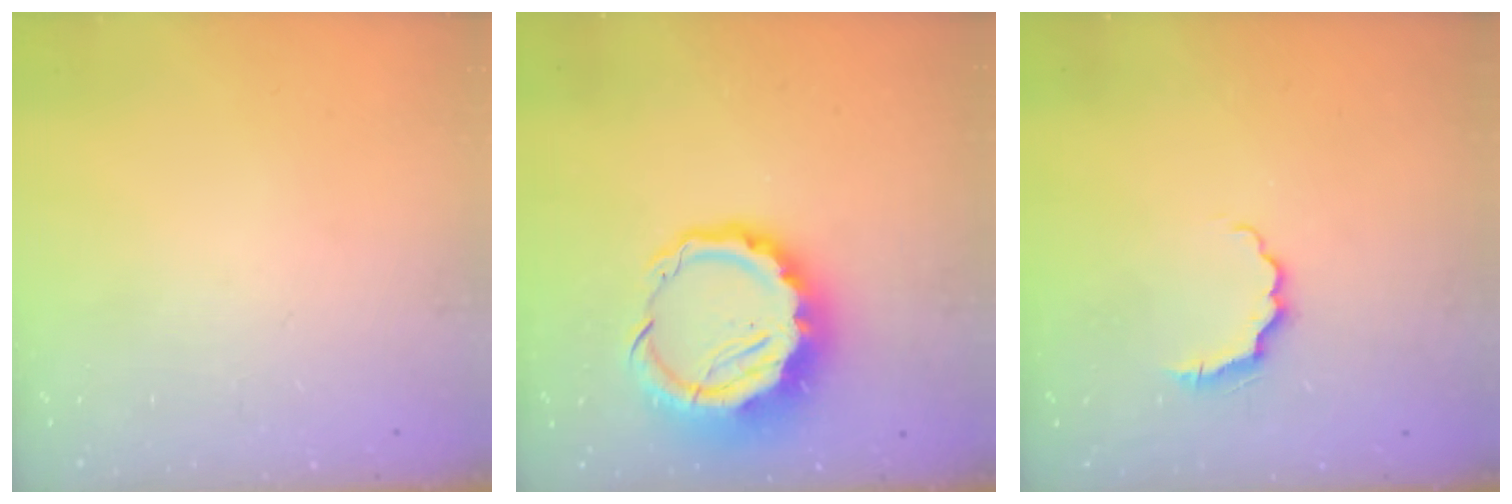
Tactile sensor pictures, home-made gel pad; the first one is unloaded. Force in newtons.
{"total": 11.4, "press": 11.0, "slide": 2.8}
{"total": 3.7, "press": 3.6, "slide": 0.7}